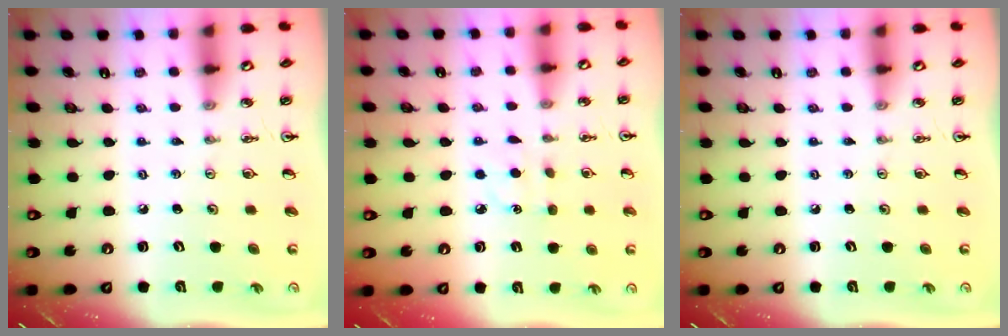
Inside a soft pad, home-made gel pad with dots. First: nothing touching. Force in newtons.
{"total": 4.0, "press": 4.0, "slide": 0.4}
{"total": 0.0}